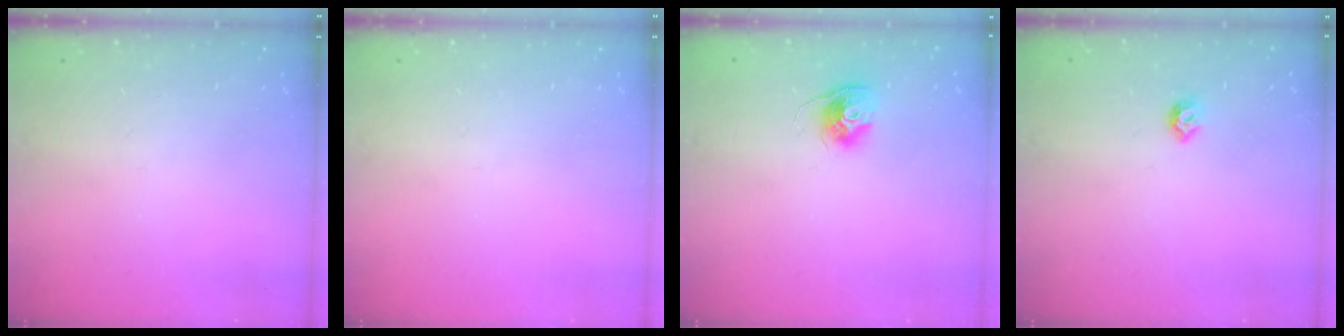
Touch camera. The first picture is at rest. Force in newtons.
{"total": 0.0}
{"total": 10.2, "press": 10.1, "slide": 0.7}
{"total": 5.0, "press": 4.9, "slide": 1.1}